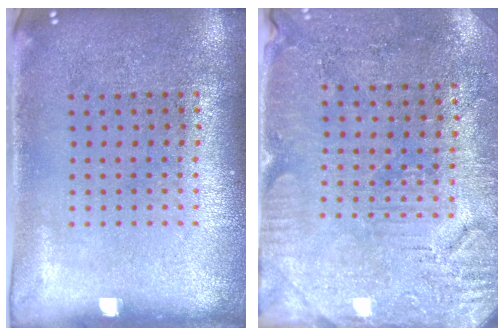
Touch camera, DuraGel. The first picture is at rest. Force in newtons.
{"total": 3.0, "press": 2.9, "slide": 1.0}